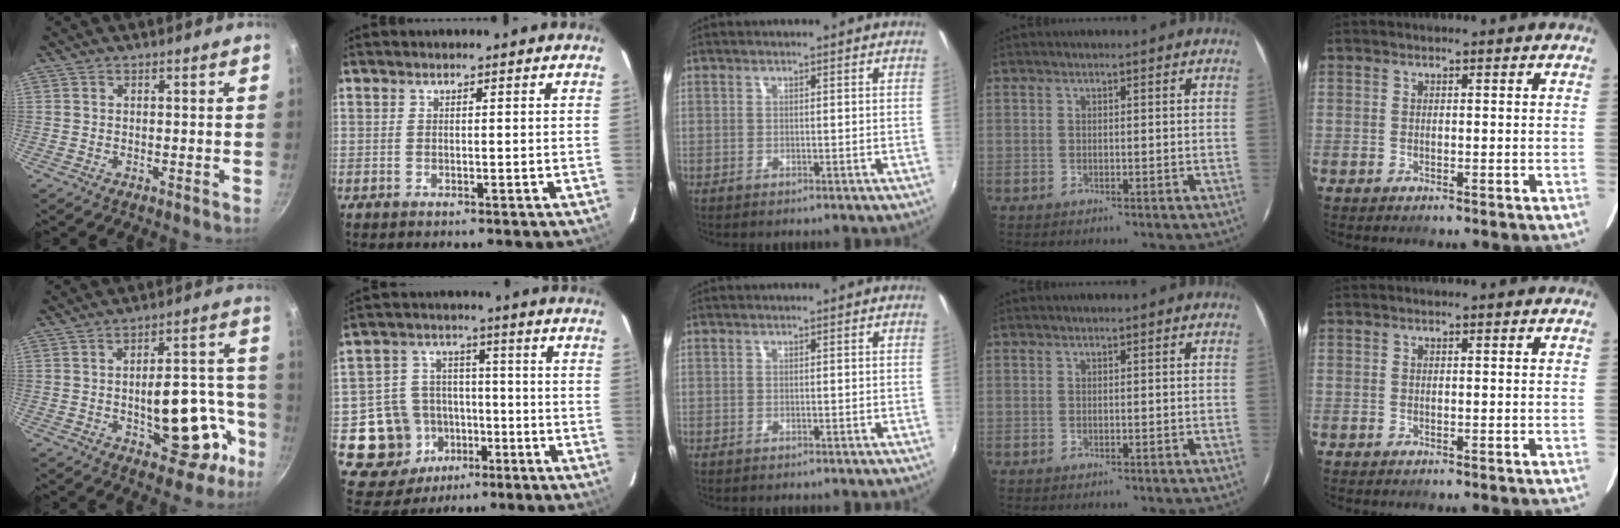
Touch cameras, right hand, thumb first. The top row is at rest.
{"thumb": {"total": 16.6, "force": [-5.5, 8.6, 13.1], "torque": [-0.105, 0.050, -0.069]}, "index": {"total": 13.1, "force": [-4.8, 11.6, 3.7], "torque": [-0.109, 0.029, -0.057]}}